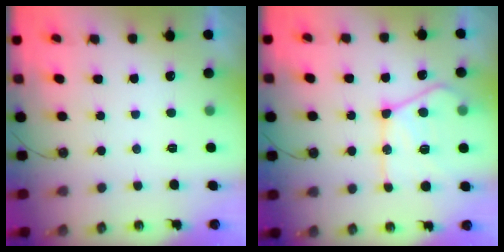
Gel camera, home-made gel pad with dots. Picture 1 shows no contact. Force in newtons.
{"total": 18.9, "press": 18.8, "slide": 1.8}